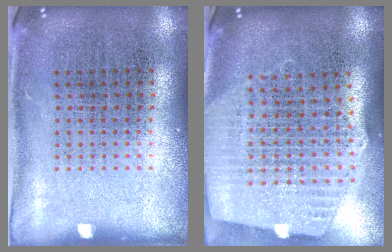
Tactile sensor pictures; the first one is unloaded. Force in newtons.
{"total": 2.6, "press": 2.2, "slide": 1.4}